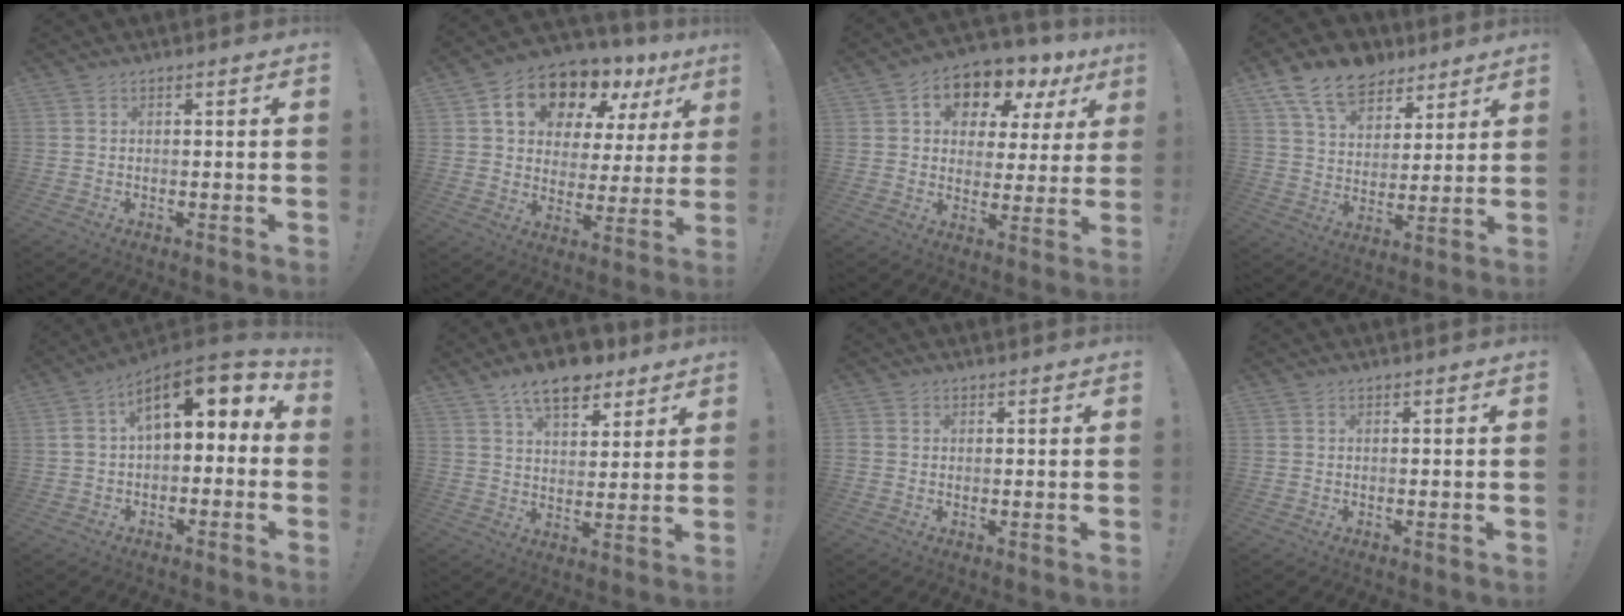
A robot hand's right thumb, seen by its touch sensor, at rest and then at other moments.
{"total": 15.4, "force": [10.7, 8.4, 7.4], "torque": [-0.113, -0.076, 0.191]}
{"total": 9.7, "force": [6.0, 6.5, 4.0], "torque": [-0.055, -0.048, 0.105]}
{"total": 14.3, "force": [9.5, 8.9, 6.0], "torque": [-0.106, -0.060, 0.181]}
{"total": 10.6, "force": [3.4, 5.4, 8.4], "torque": [-0.128, -0.020, 0.057]}
{"total": 11.7, "force": [8.0, 5.6, 6.3], "torque": [-0.097, -0.040, 0.144]}
{"total": 1.3, "force": [0.5, 1.1, 0.2], "torque": [-0.012, 0.006, 0.011]}
{"total": 0.0}